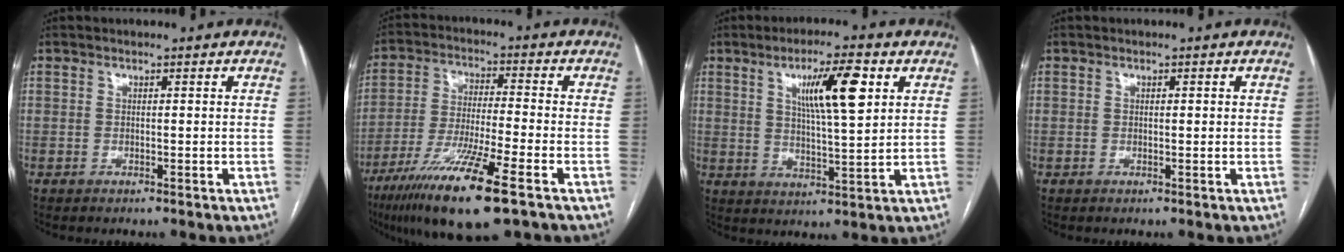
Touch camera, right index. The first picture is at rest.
{"total": 15.3, "force": [-8.7, 0.7, 12.6], "torque": [-0.249, -0.040, -0.156]}
{"total": 10.0, "force": [3.9, 1.2, 9.2], "torque": [-0.154, 0.005, 0.064]}
{"total": 0.7, "force": [0.2, 0.2, 0.7], "torque": [-0.013, 0.001, 0.002]}